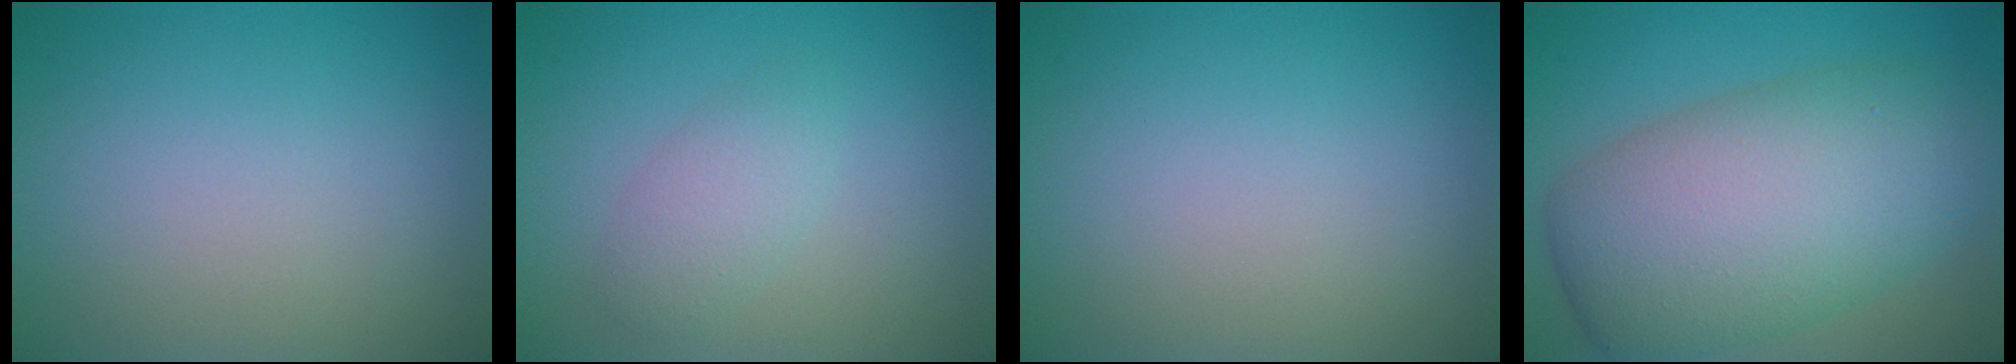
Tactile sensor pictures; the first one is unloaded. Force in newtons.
{"total": 2.1, "press": 2.1, "slide": 0.1}
{"total": 0.0}
{"total": 11.2, "press": 11.2, "slide": 0.6}